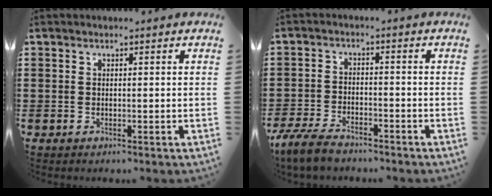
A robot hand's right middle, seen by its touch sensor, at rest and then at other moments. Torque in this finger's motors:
{"motor_torque": [0.25, 0.13, 0.31, 0.13]}